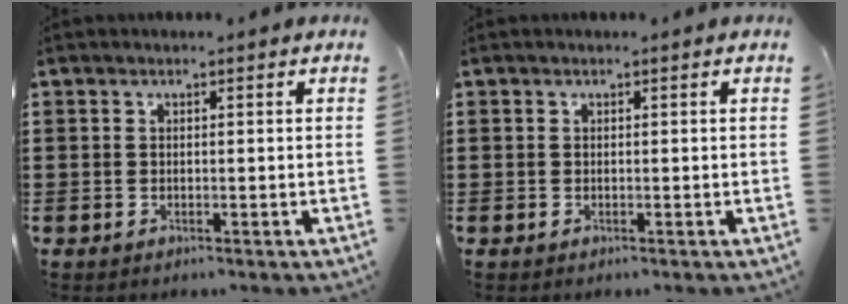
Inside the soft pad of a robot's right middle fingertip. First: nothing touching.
{"total": 0.0}